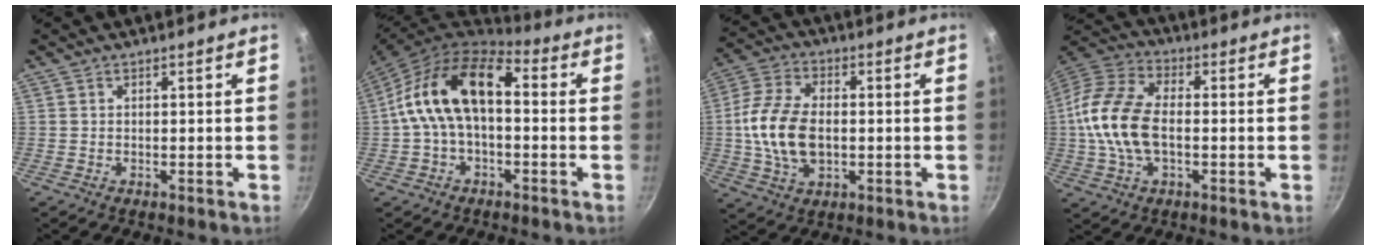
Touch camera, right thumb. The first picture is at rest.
{"total": 14.7, "force": [0.6, 8.5, 12.0], "torque": [-0.199, 0.041, -0.006]}
{"total": 13.3, "force": [-0.5, 8.3, 10.4], "torque": [-0.195, 0.014, -0.016]}
{"total": 15.3, "force": [-0.9, 8.9, 12.4], "torque": [-0.239, 0.030, -0.033]}